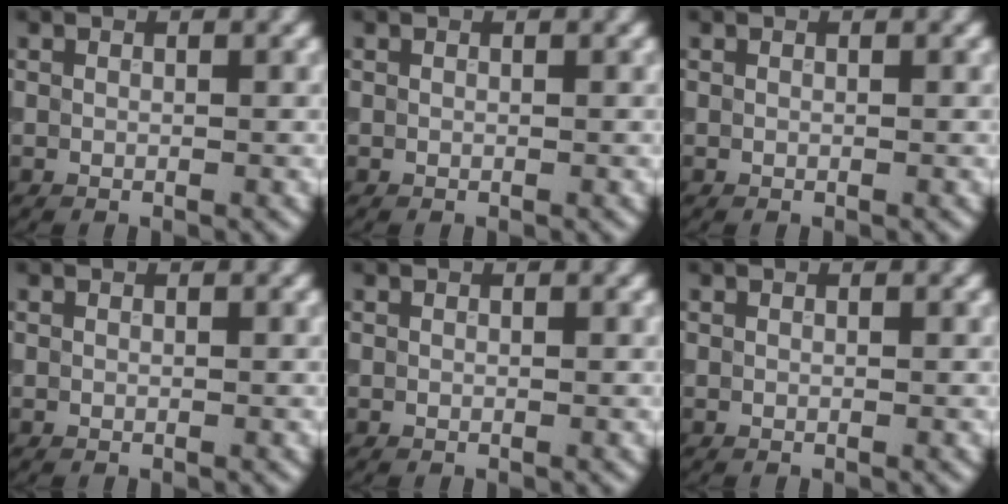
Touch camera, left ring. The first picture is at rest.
{"total": 0.0}
{"total": 0.0}
{"total": 0.0}
{"total": 0.0}
{"total": 0.0}